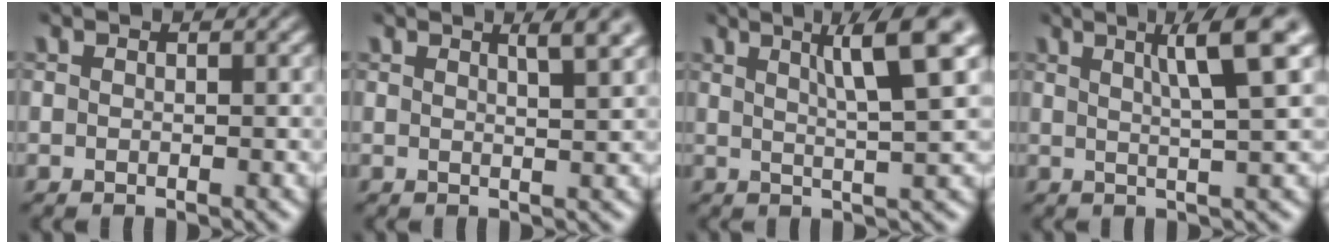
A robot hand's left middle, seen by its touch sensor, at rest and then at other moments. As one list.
[{"total": 3.6, "force": [2.1, 1.1, 2.8], "torque": [-0.014, 0.016, 0.010]}, {"total": 6.6, "force": [3.0, 0.9, 5.7], "torque": [-0.075, 0.013, 0.047]}, {"total": 5.8, "force": [2.6, 0.7, 5.1], "torque": [-0.070, 0.012, 0.039]}]